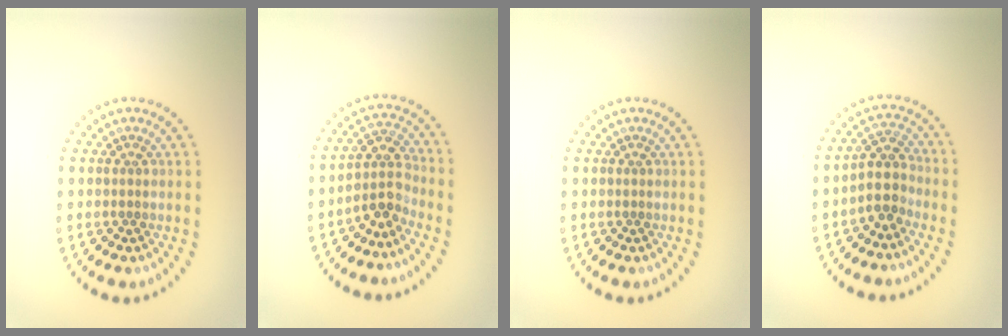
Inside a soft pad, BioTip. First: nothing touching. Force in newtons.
{"total": 2.9, "press": 2.2, "slide": 1.8}
{"total": 0.0}
{"total": 2.7, "press": 2.2, "slide": 1.6}